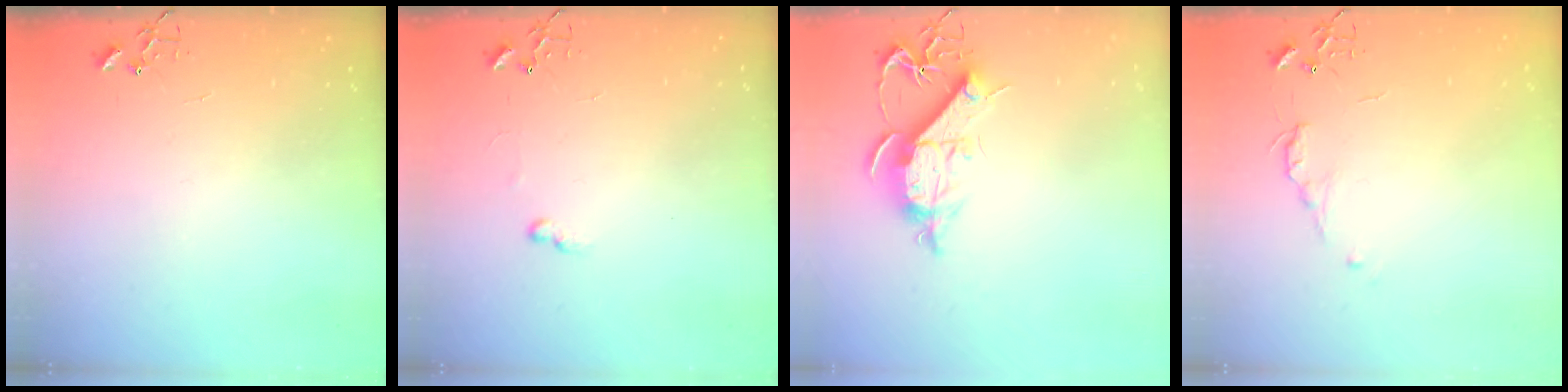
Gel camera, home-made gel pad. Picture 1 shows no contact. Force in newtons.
{"total": 5.4, "press": 5.4, "slide": 0.6}
{"total": 10.9, "press": 10.9, "slide": 0.8}
{"total": 3.7, "press": 3.7, "slide": 0.5}